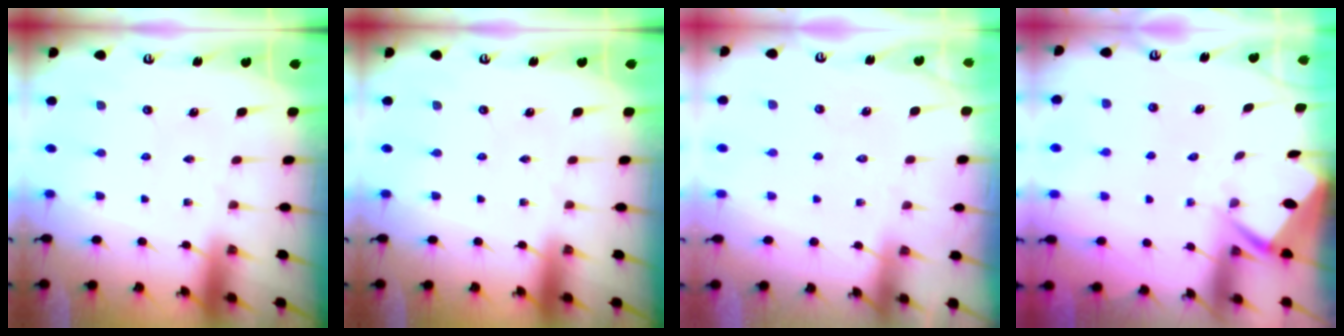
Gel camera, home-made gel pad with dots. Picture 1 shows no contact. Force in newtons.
{"total": 0.0}
{"total": 3.6, "press": 3.6, "slide": 0.5}
{"total": 3.3, "press": 3.3, "slide": 0.3}